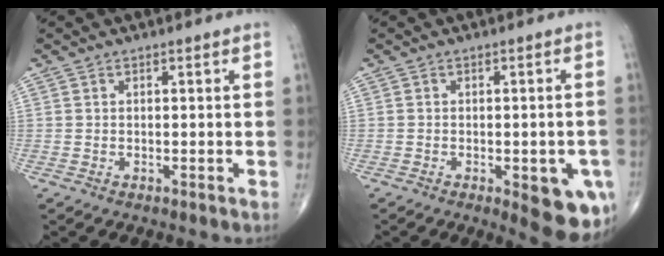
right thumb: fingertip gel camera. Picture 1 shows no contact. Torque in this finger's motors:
{"motor_torque": [1.66, 1.85, 0.95, -1.03, 0.30]}